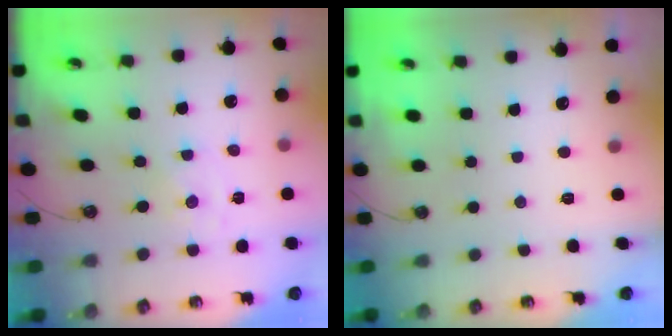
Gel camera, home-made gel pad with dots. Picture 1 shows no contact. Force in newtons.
{"total": 0.0}